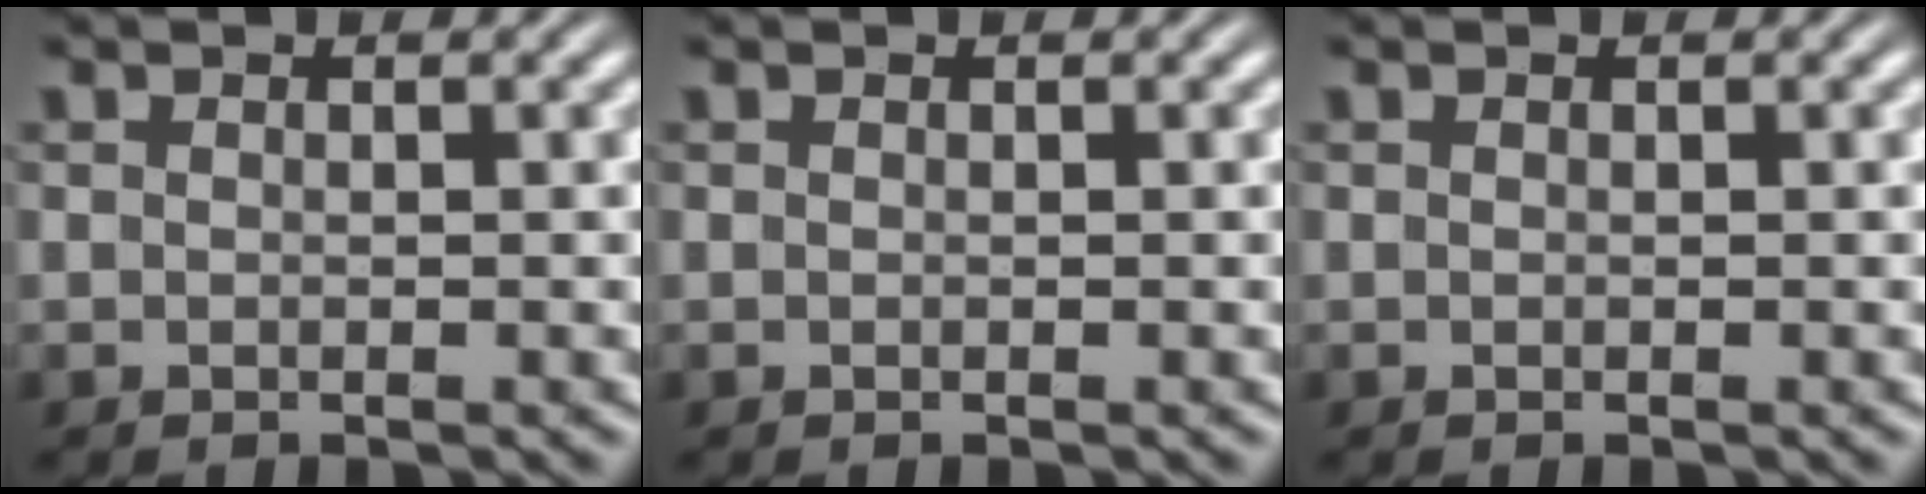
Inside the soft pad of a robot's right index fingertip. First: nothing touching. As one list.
[{"total": 0.0}, {"total": 0.0}]